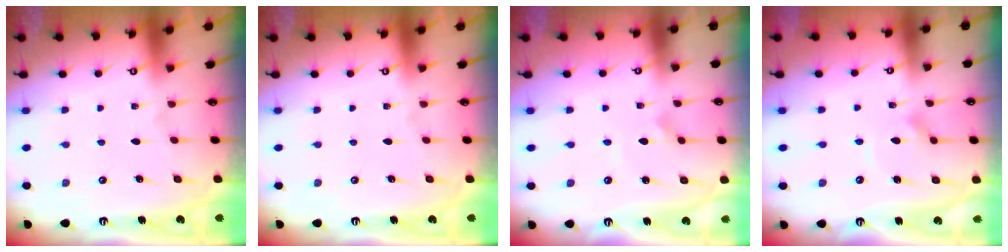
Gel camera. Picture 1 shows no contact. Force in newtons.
{"total": 0.0}
{"total": 2.4, "press": 2.4, "slide": 0.6}
{"total": 3.8, "press": 3.8, "slide": 0.3}